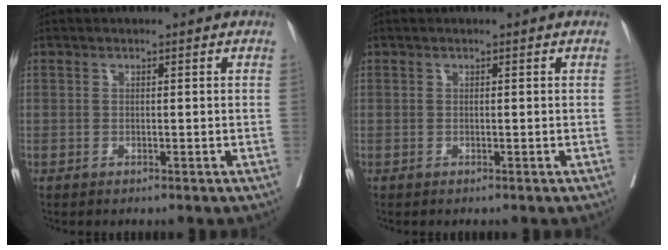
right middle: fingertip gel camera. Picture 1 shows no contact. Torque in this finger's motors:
{"motor_torque": [-0.14, 0.16, -0.01, 0.01]}